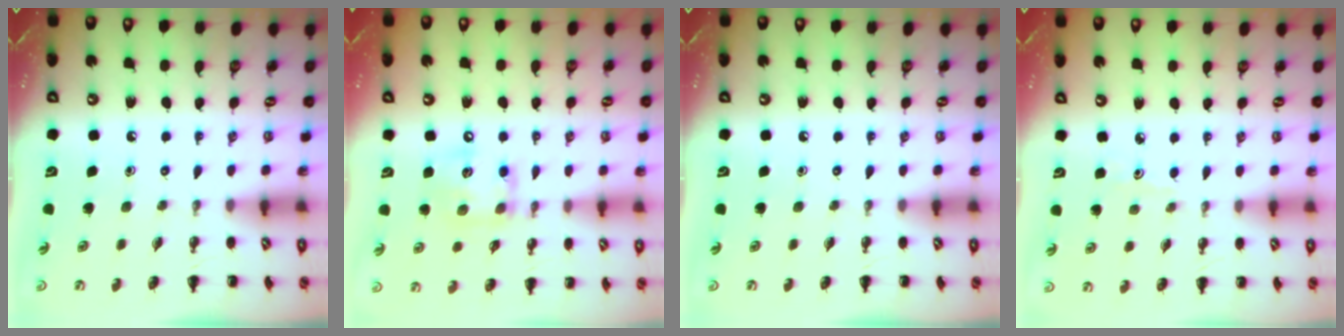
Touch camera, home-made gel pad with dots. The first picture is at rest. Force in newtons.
{"total": 11.5, "press": 11.4, "slide": 1.8}
{"total": 0.0}
{"total": 2.5, "press": 2.4, "slide": 0.8}